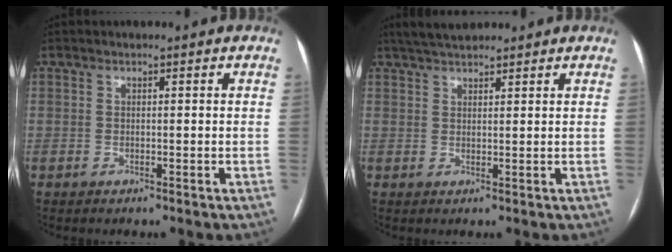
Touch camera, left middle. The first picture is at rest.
{"total": 4.8, "force": [4.2, 1.1, 2.0], "torque": [-0.035, 0.028, 0.073]}